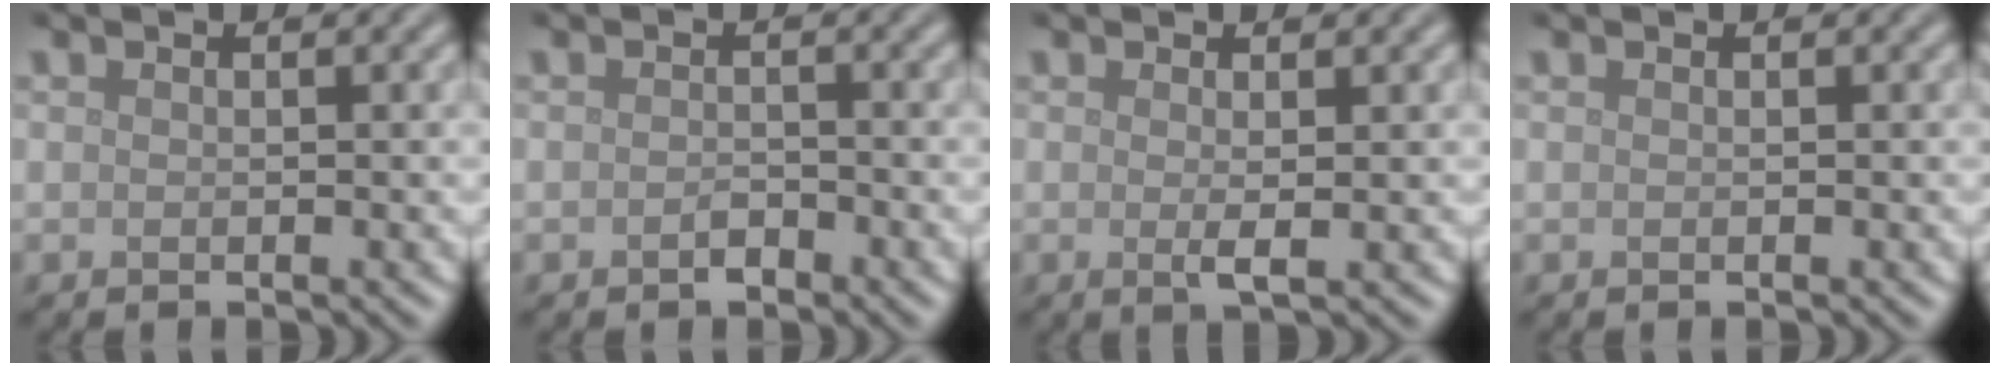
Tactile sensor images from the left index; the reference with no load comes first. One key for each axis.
{"total": 1.1, "fx": -0.6, "fy": 0.6, "fz": 0.6, "tx": -0.012, "ty": 0.000, "tz": -0.012}
{"total": 1.4, "fx": 0.1, "fy": 0.2, "fz": 1.4, "tx": -0.026, "ty": -0.002, "tz": -0.001}
{"total": 0.0}